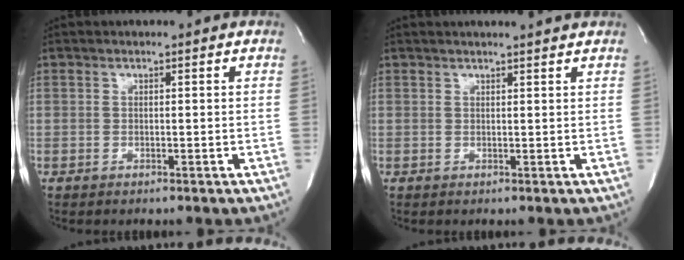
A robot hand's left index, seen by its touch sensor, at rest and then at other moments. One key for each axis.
{"total": 4.3, "fx": 4.0, "fy": -0.4, "fz": 1.4, "tx": -0.018, "ty": 0.009, "tz": 0.041}